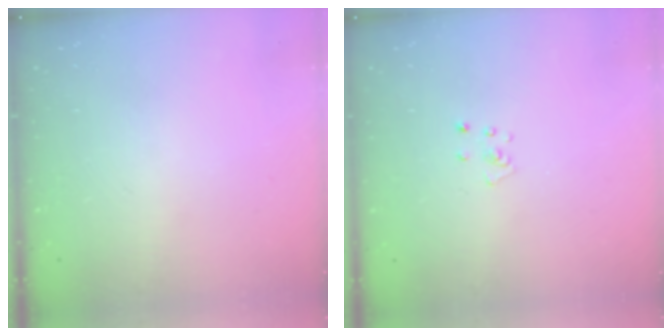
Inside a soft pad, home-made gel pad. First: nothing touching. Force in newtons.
{"total": 3.2, "press": 3.2, "slide": 0.4}